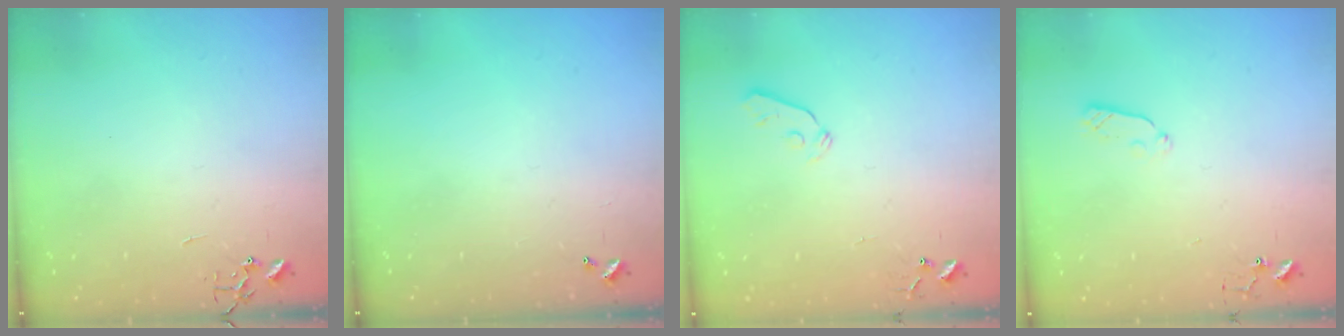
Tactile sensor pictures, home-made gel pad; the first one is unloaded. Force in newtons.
{"total": 0.0}
{"total": 4.1, "press": 4.0, "slide": 0.6}
{"total": 4.5, "press": 4.5, "slide": 0.4}